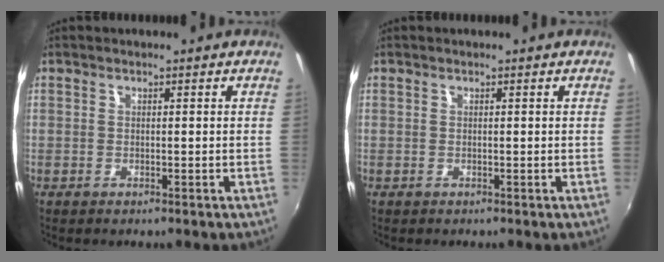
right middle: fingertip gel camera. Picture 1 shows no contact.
{"total": 0.0}